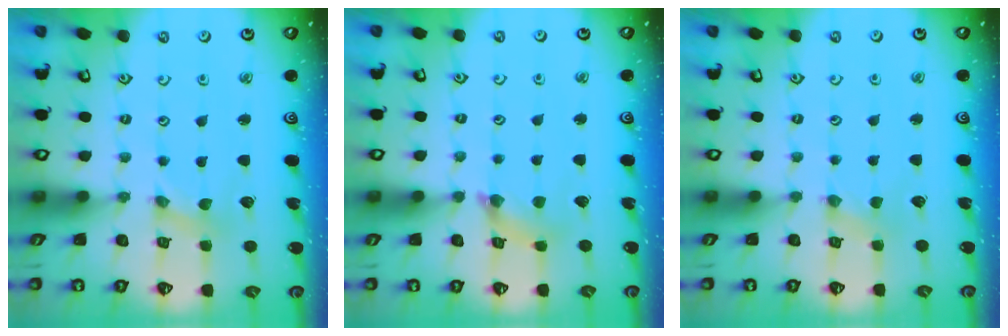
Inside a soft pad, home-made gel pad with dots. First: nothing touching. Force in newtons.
{"total": 3.6, "press": 3.6, "slide": 0.4}
{"total": 0.0}